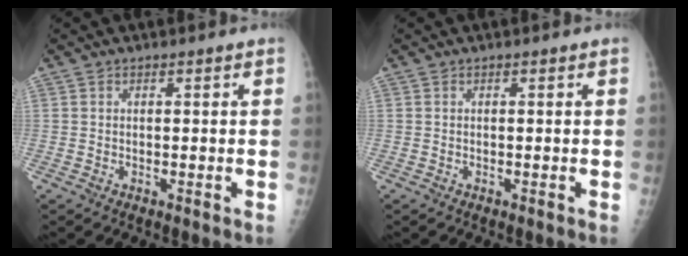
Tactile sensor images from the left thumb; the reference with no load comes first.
{"total": 0.0}